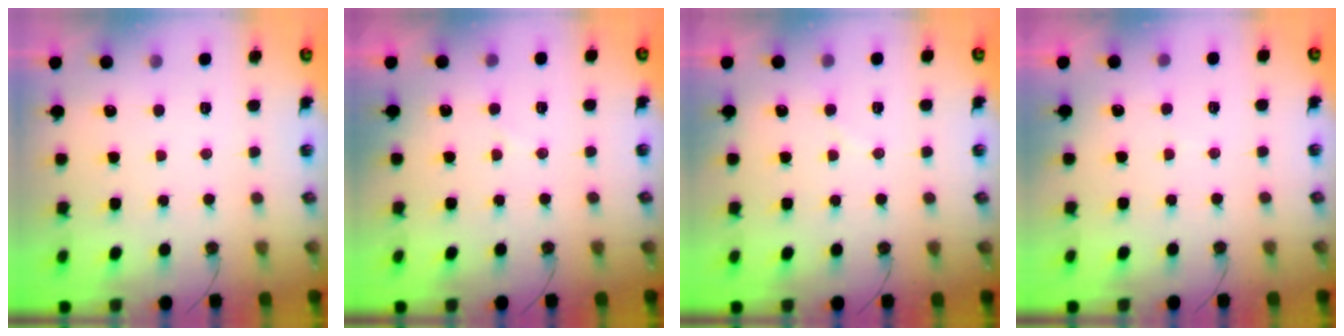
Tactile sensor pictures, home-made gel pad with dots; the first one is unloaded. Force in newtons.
{"total": 4.6, "press": 4.6, "slide": 0.5}
{"total": 2.7, "press": 2.7, "slide": 0.2}
{"total": 2.6, "press": 2.0, "slide": 1.6}